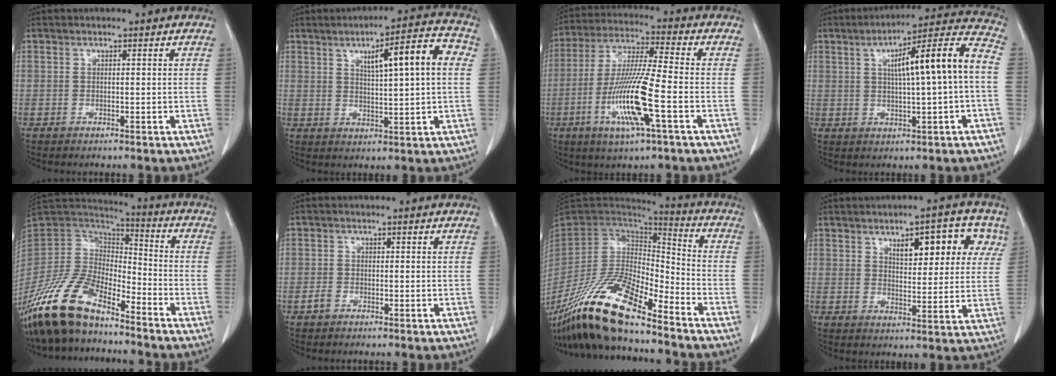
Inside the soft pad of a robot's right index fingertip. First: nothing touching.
{"total": 10.2, "force": [2.9, 1.5, 9.7], "torque": [-0.141, 0.021, 0.040]}
{"total": 13.7, "force": [-4.4, 0.4, 13.0], "torque": [-0.268, -0.015, -0.086]}
{"total": 13.3, "force": [1.0, 0.6, 13.2], "torque": [-0.196, 0.031, 0.014]}
{"total": 15.5, "force": [-11.9, 5.5, 8.2], "torque": [-0.173, 0.009, -0.231]}
{"total": 1.3, "force": [-0.7, 0.9, 0.4], "torque": [-0.011, 0.003, -0.014]}
{"total": 18.4, "force": [-14.1, 4.0, 11.2], "torque": [-0.225, -0.015, -0.265]}
{"total": 10.3, "force": [4.7, 4.1, 8.1], "torque": [-0.100, 0.021, 0.066]}